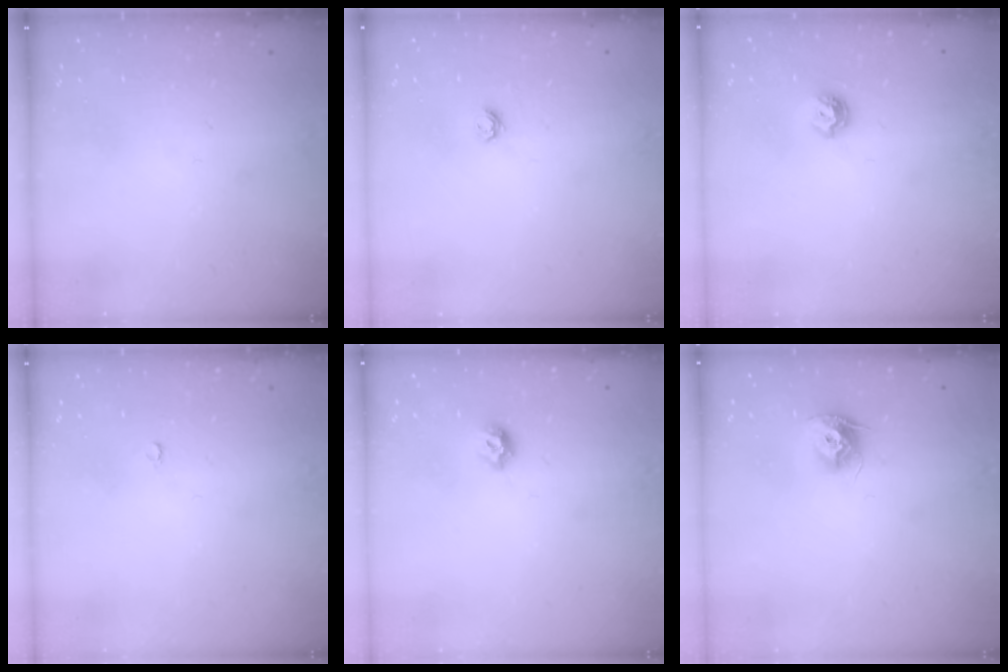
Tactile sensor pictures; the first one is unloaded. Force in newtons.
{"total": 3.8, "press": 3.8, "slide": 0.5}
{"total": 5.2, "press": 5.1, "slide": 0.8}
{"total": 2.1, "press": 2.1, "slide": 0.2}
{"total": 6.4, "press": 6.3, "slide": 0.8}
{"total": 9.1, "press": 9.1, "slide": 0.3}